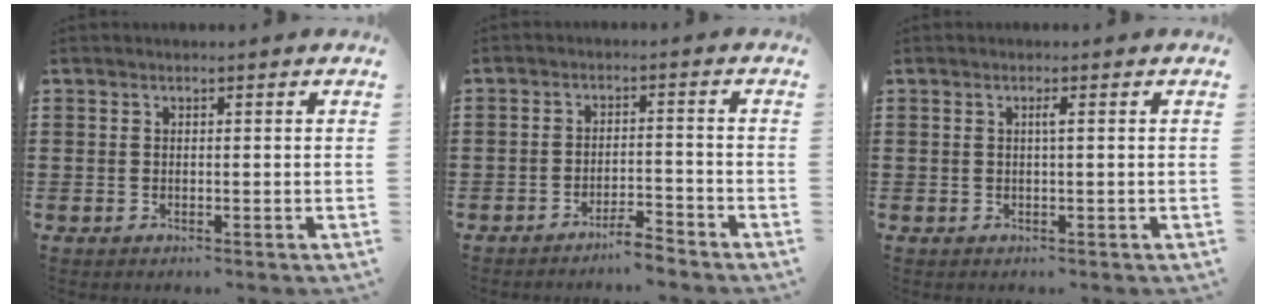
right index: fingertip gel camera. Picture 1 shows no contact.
{"total": 3.4, "force": [-3.3, 0.1, 0.6], "torque": [-0.015, 0.002, -0.068]}
{"total": 1.0, "force": [0.1, -0.1, 0.9], "torque": [-0.017, -0.004, 0.002]}